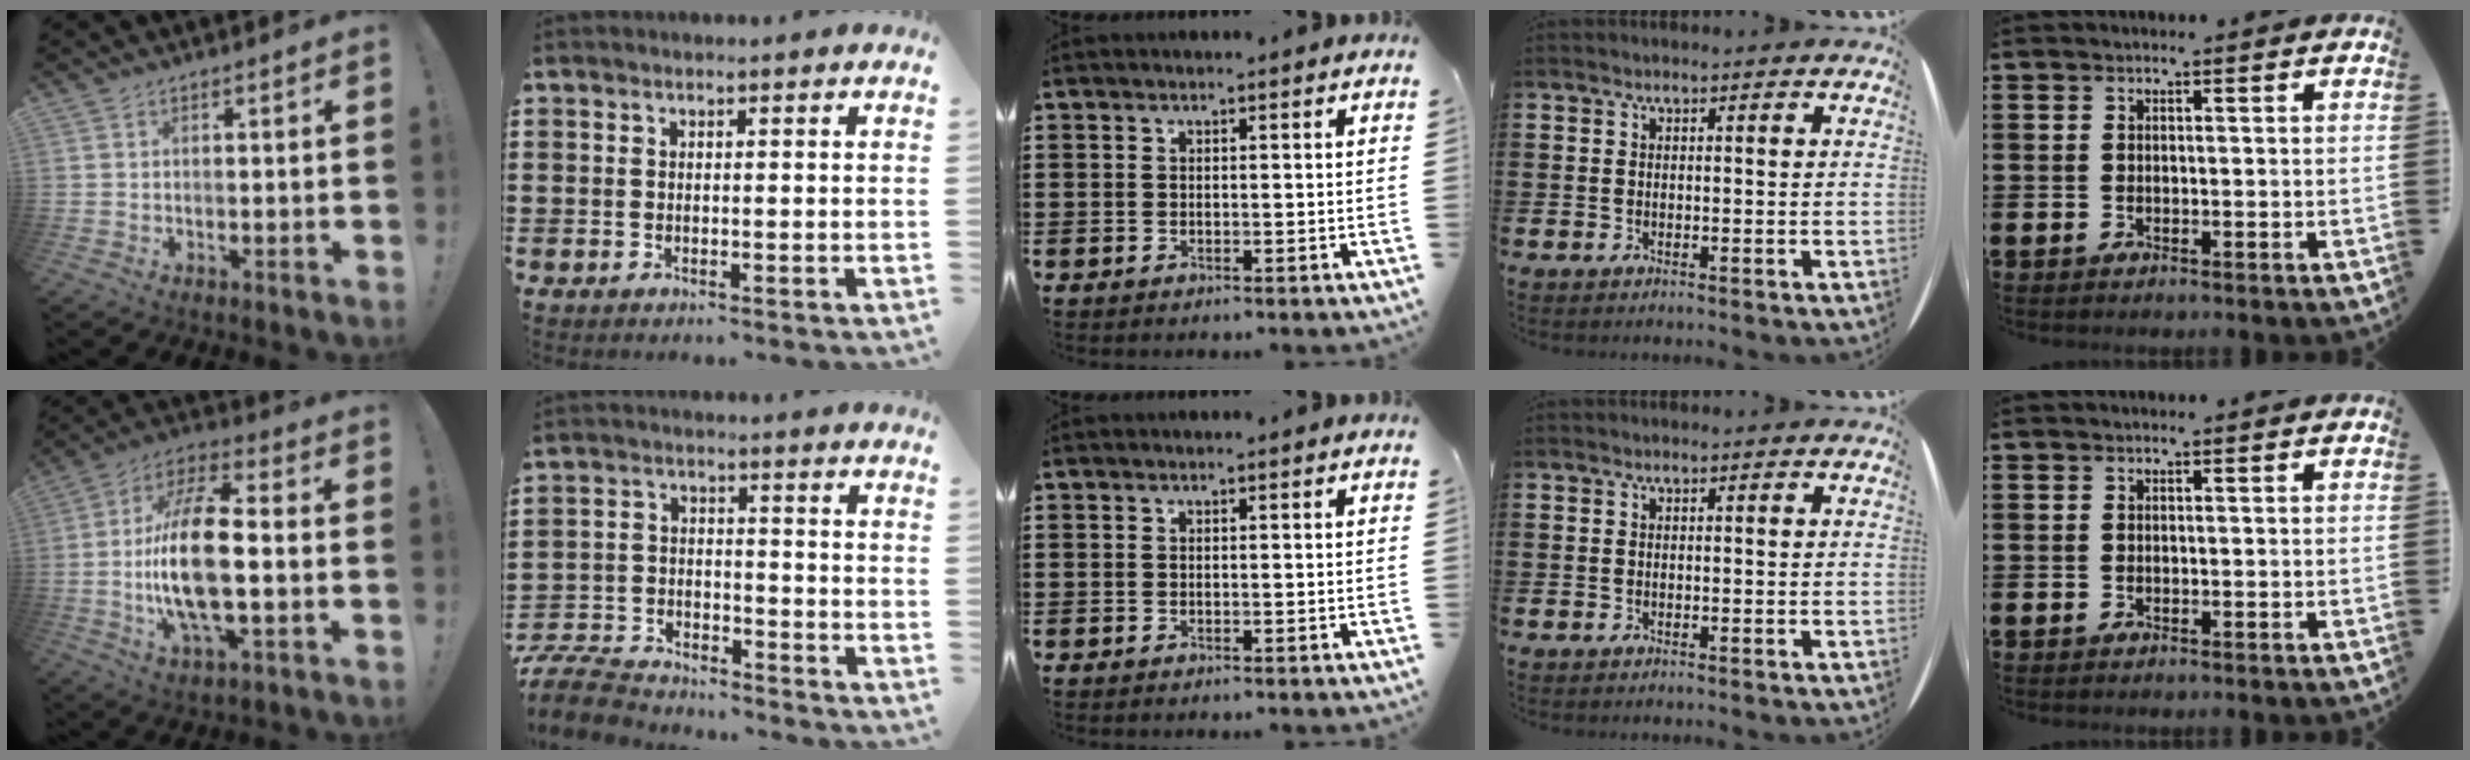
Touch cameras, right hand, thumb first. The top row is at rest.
{"thumb": {"total": 19.9, "force": [-2.0, 7.6, 18.3], "torque": [-0.362, 0.001, -0.038]}, "index": {"total": 8.0, "force": [-7.6, 1.7, 1.5], "torque": [-0.045, 0.015, -0.154]}}